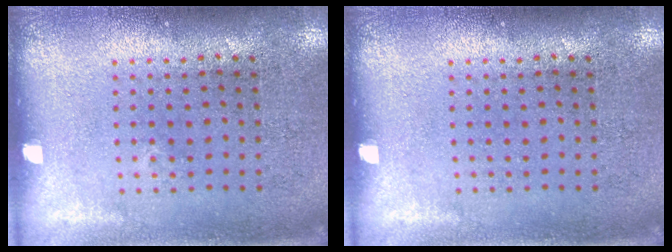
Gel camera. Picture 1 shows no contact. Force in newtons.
{"total": 0.0}